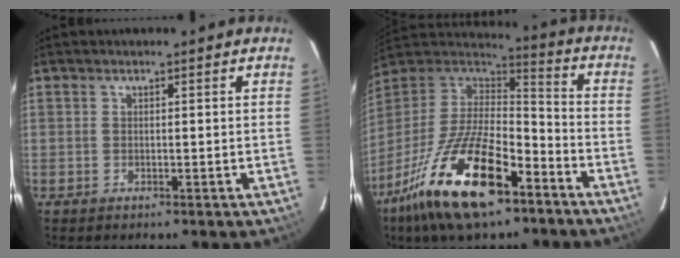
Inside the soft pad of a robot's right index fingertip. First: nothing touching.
{"total": 23.6, "force": [-13.5, 8.9, 17.1], "torque": [-0.344, -0.036, -0.244]}